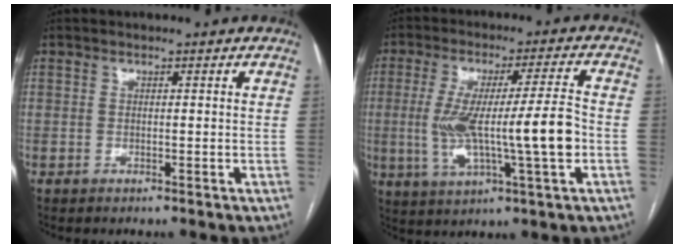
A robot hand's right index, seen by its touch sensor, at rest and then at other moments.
{"total": 13.7, "force": [-1.6, 0.8, 13.6], "torque": [-0.255, 0.010, -0.023]}